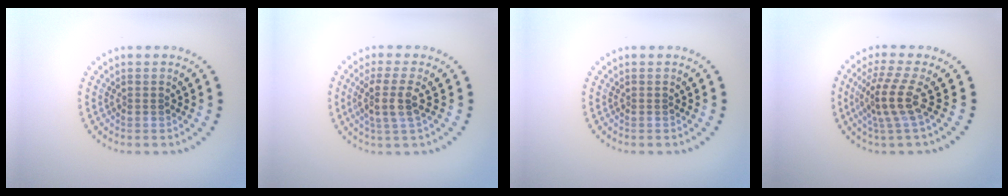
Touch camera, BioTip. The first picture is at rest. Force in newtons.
{"total": 3.1, "press": 2.4, "slide": 1.9}
{"total": 0.0}
{"total": 3.8, "press": 2.7, "slide": 2.7}